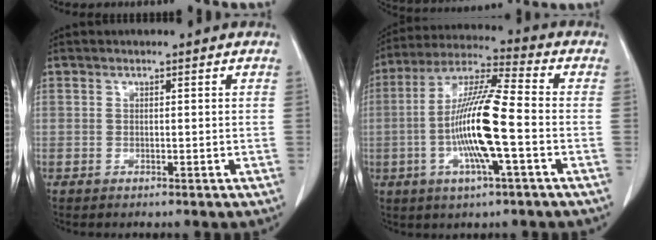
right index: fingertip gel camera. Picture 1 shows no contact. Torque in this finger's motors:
{"motor_torque": [2.14, 0.00, 0.86, 0.16]}